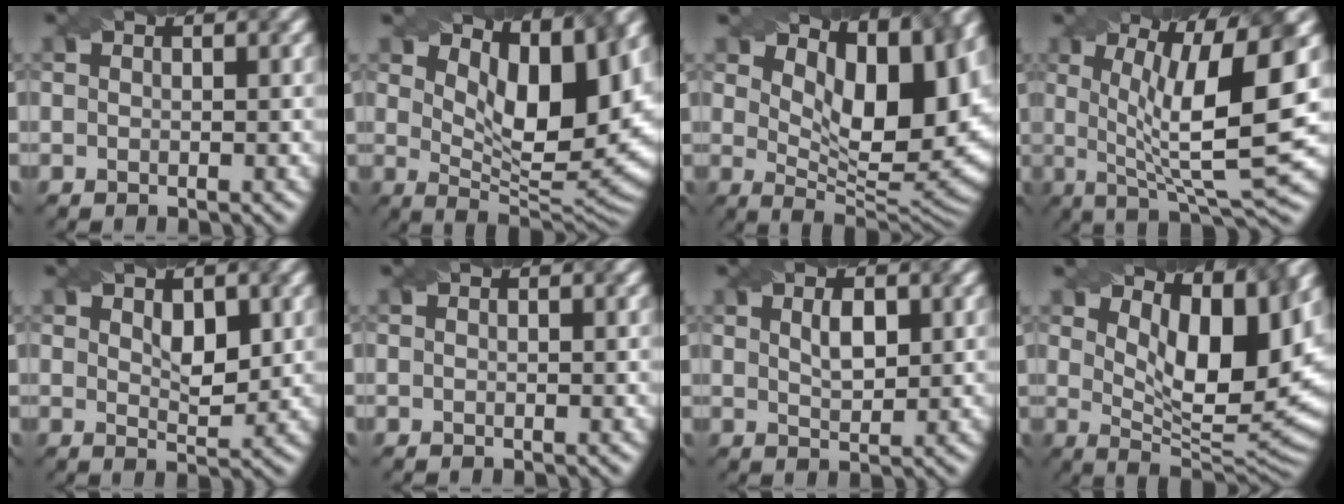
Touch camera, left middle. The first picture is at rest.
{"total": 10.5, "force": [4.6, 4.1, 8.5], "torque": [-0.137, -0.004, 0.081]}
{"total": 12.1, "force": [5.4, 5.2, 9.5], "torque": [-0.143, 0.004, 0.092]}
{"total": 10.9, "force": [1.7, 2.7, 10.5], "torque": [-0.170, 0.000, 0.031]}
{"total": 3.0, "force": [1.2, 1.5, 2.3], "torque": [-0.036, -0.002, 0.024]}
{"total": 0.0}
{"total": 2.3, "force": [0.9, 1.0, 1.9], "torque": [-0.036, 0.000, 0.020]}
{"total": 10.9, "force": [4.6, 4.1, 9.0], "torque": [-0.136, -0.006, 0.077]}